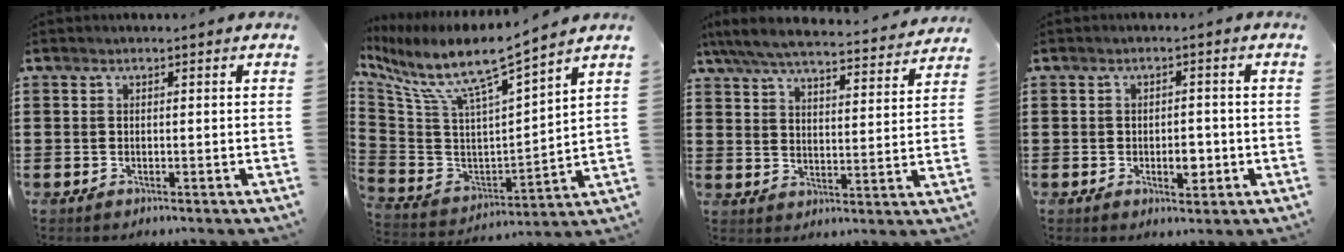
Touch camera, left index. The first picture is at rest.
{"total": 9.1, "force": [6.9, 0.8, 5.9], "torque": [-0.143, -0.059, 0.111]}
{"total": 6.2, "force": [5.8, 0.3, 2.2], "torque": [-0.068, -0.038, 0.099]}
{"total": 3.5, "force": [-0.8, 1.9, 2.8], "torque": [-0.044, 0.001, -0.017]}